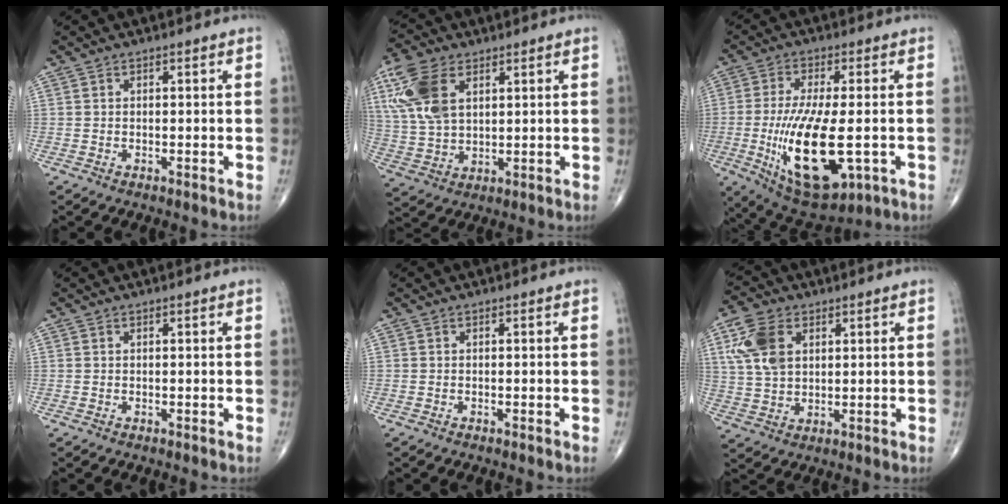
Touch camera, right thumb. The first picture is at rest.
{"total": 13.0, "force": [5.1, 7.6, 9.2], "torque": [-0.201, -0.005, 0.107]}
{"total": 18.3, "force": [-3.6, 7.0, 16.6], "torque": [-0.310, -0.017, -0.040]}
{"total": 0.0}
{"total": 0.0}
{"total": 9.9, "force": [3.4, 6.4, 6.7], "torque": [-0.131, -0.002, 0.067]}